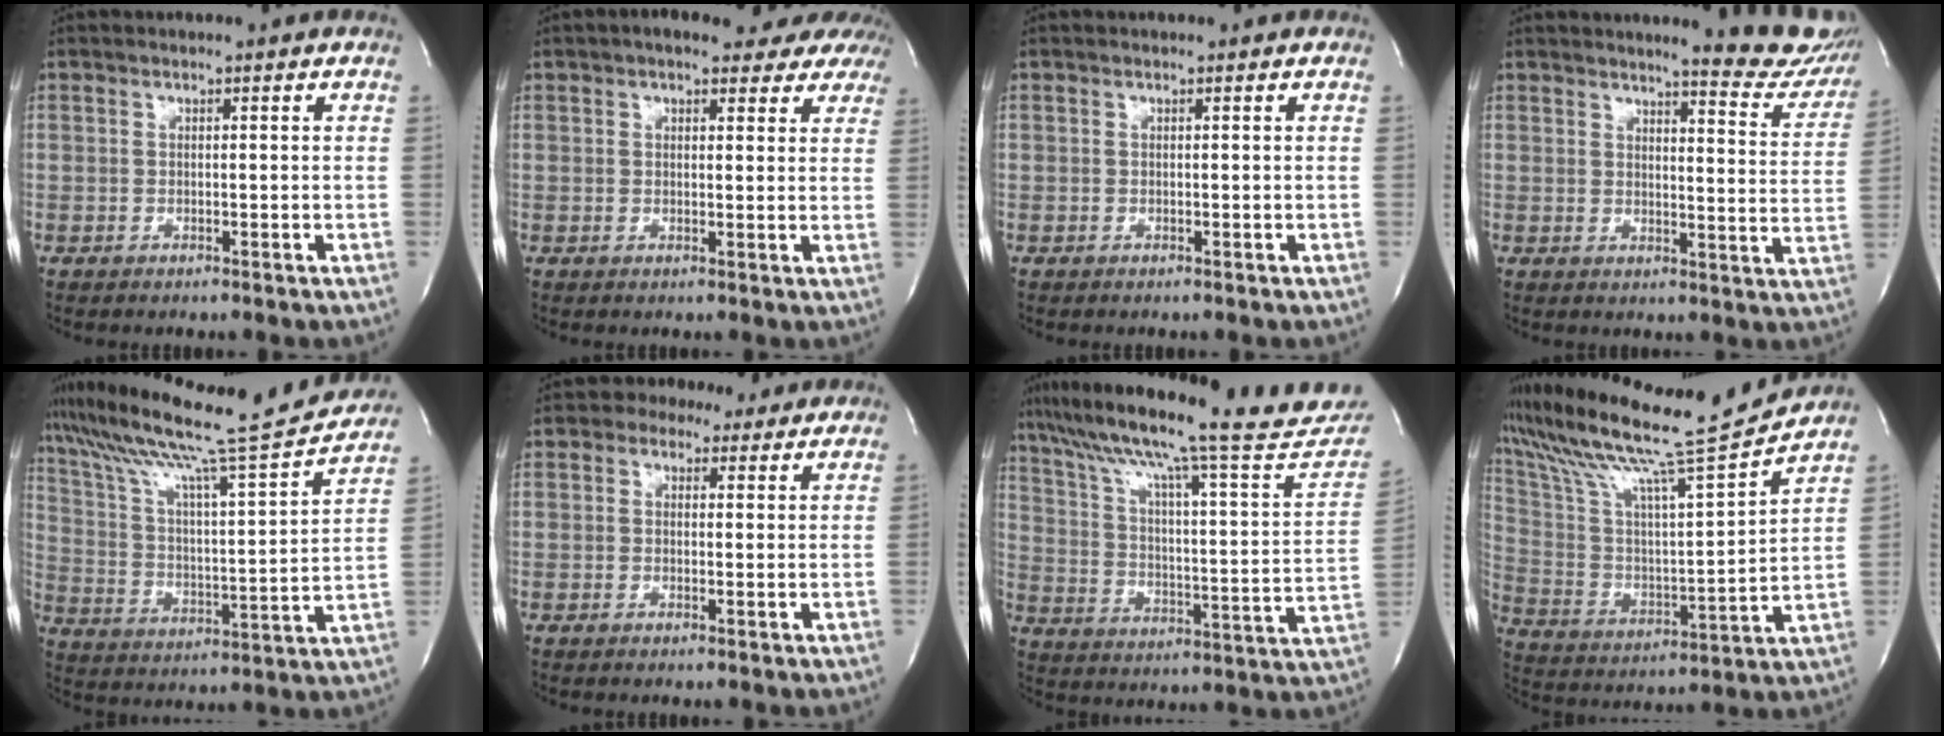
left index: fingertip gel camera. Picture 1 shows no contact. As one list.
[{"total": 12.3, "force": [10.6, 3.9, 5.0], "torque": [-0.044, 0.027, 0.114]}, {"total": 0.0}, {"total": 12.2, "force": [11.3, 1.5, 4.2], "torque": [-0.035, -0.055, 0.111]}, {"total": 22.4, "force": [20.0, -0.2, 10.2], "torque": [-0.179, -0.030, 0.298]}, {"total": 4.5, "force": [3.1, 3.0, 1.4], "torque": [-0.020, 0.025, 0.043]}, {"total": 30.3, "force": [25.6, 2.4, 16.0], "torque": [-0.263, -0.042, 0.344]}, {"total": 19.6, "force": [17.7, -2.0, 8.3], "torque": [-0.173, -0.038, 0.296]}]